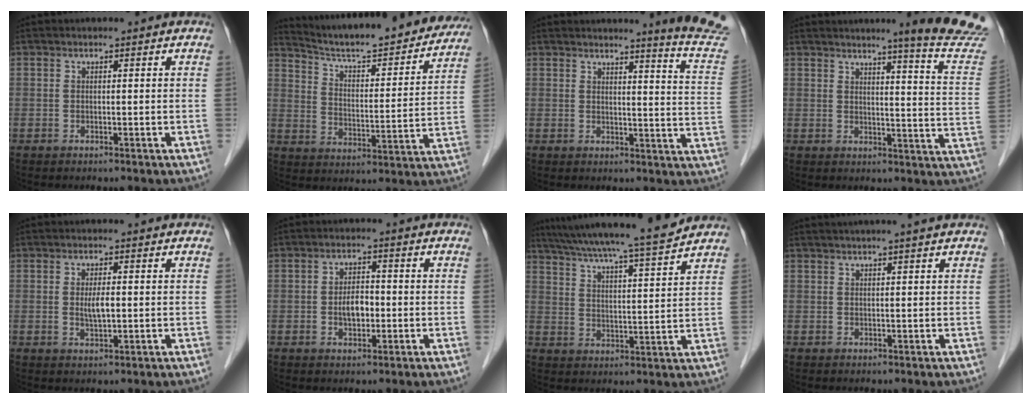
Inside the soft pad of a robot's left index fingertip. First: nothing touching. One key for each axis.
{"total": 23.5, "fx": 21.6, "fy": 2.9, "fz": 8.8, "tx": -0.134, "ty": -0.030, "tz": 0.292}
{"total": 11.0, "fx": 10.5, "fy": -1.9, "fz": 2.4, "tx": -0.021, "ty": -0.106, "tz": 0.099}
{"total": 14.7, "fx": 13.4, "fy": -1.7, "fz": 5.9, "tx": -0.066, "ty": -0.103, "tz": 0.136}
{"total": 2.6, "fx": 0.0, "fy": 0.7, "fz": 2.5, "tx": -0.048, "ty": -0.001, "tz": 0.002}
{"total": 3.7, "fx": -0.8, "fy": 2.0, "fz": 3.0, "tx": -0.054, "ty": 0.006, "tz": -0.012}
{"total": 16.5, "fx": 14.8, "fy": -0.8, "fz": 7.2, "tx": -0.127, "ty": -0.002, "tz": 0.220}
{"total": 4.6, "fx": 3.7, "fy": -0.8, "fz": 2.6, "tx": -0.033, "ty": 0.023, "tz": 0.051}